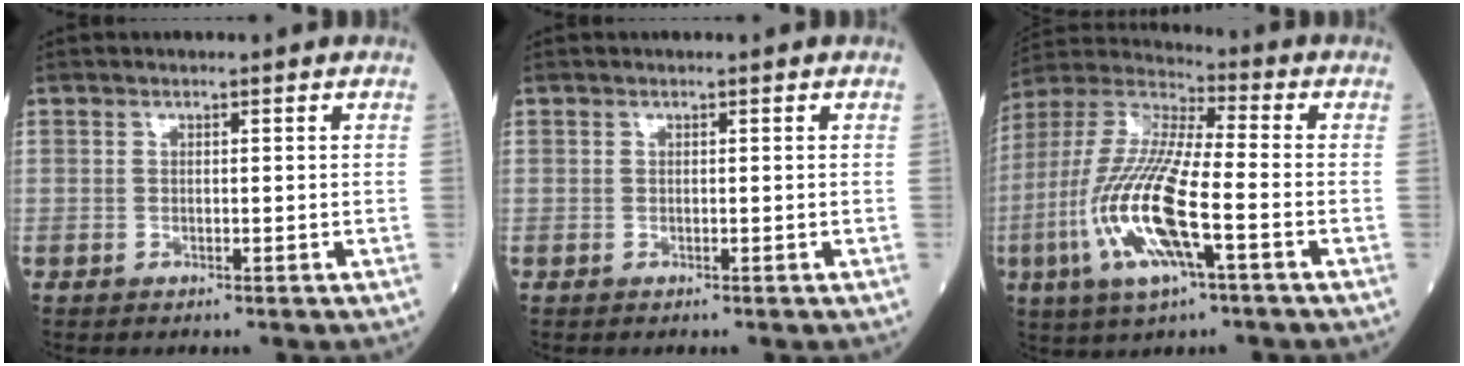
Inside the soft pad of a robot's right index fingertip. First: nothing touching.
{"total": 0.0}
{"total": 17.0, "force": [-5.1, 2.9, 15.9], "torque": [-0.347, -0.013, -0.097]}